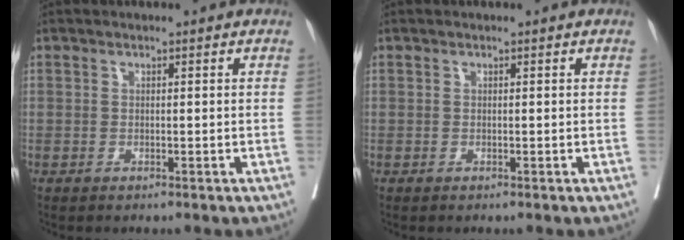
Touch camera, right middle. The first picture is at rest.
{"total": 0.0}